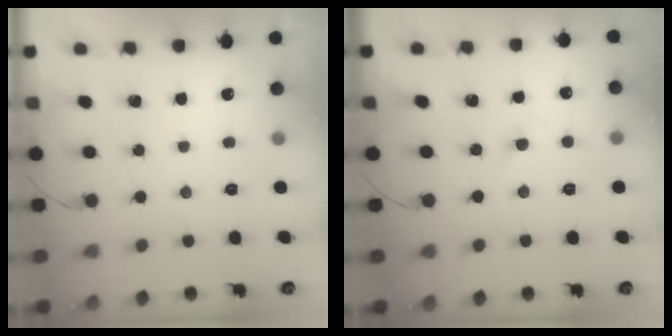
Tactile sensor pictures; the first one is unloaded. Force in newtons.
{"total": 1.8, "press": 1.6, "slide": 0.7}